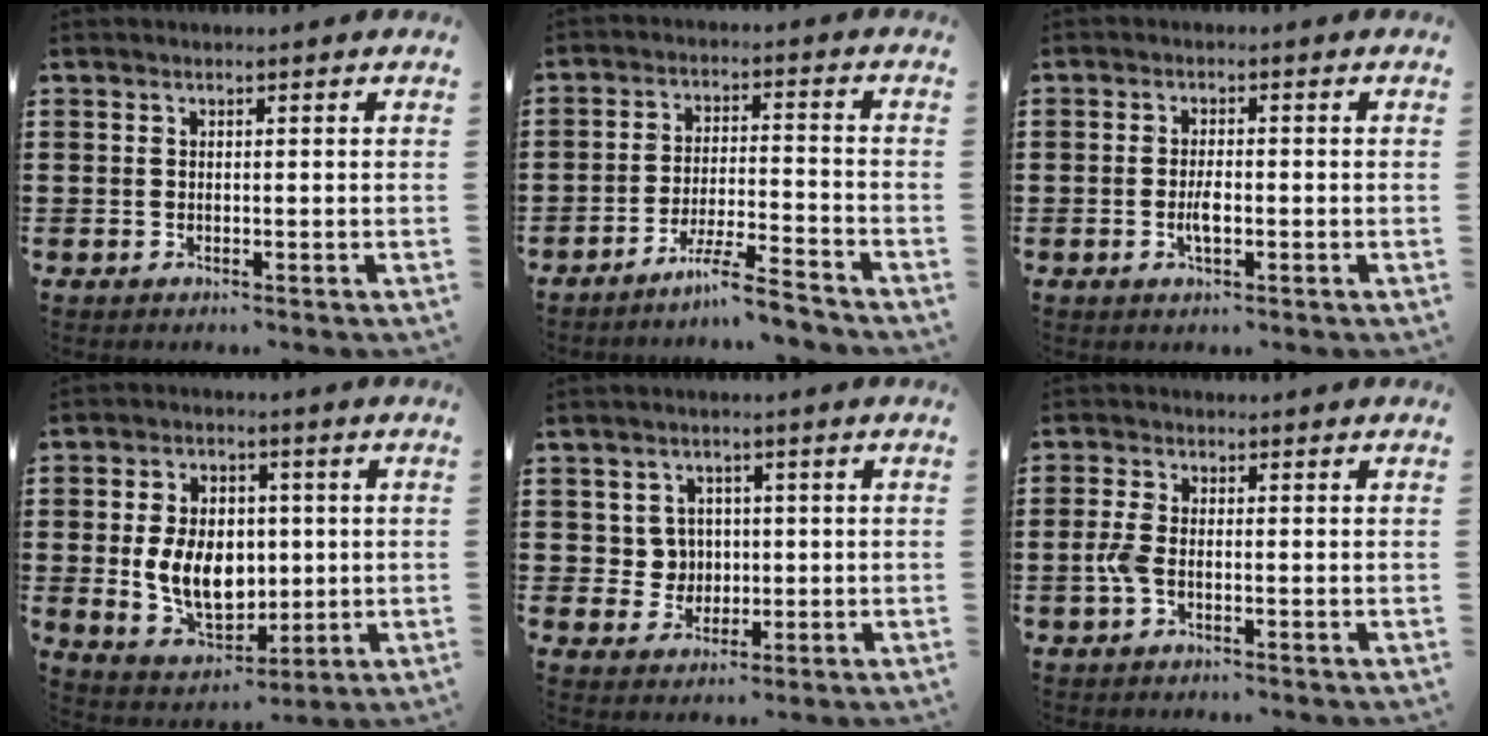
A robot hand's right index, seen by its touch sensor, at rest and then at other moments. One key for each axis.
{"total": 6.3, "fx": -5.6, "fy": -0.2, "fz": 2.9, "tx": -0.062, "ty": -0.010, "tz": -0.108}
{"total": 2.9, "fx": -0.8, "fy": 0.7, "fz": 2.7, "tx": -0.057, "ty": -0.005, "tz": -0.016}
{"total": 9.5, "fx": 0.0, "fy": 6.7, "fz": 6.7, "tx": -0.142, "ty": 0.007, "tz": -0.002}
{"total": 3.8, "fx": 0.5, "fy": 3.7, "fz": 0.9, "tx": -0.037, "ty": 0.014, "tz": 0.007}
{"total": 2.9, "fx": -1.0, "fy": 1.2, "fz": 2.5, "tx": -0.065, "ty": -0.005, "tz": -0.023}